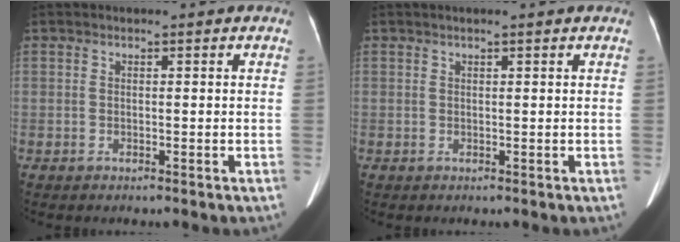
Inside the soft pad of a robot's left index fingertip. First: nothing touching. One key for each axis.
{"total": 0.9, "fx": 0.7, "fy": 0.1, "fz": 0.6, "tx": -0.011, "ty": 0.021, "tz": 0.012}